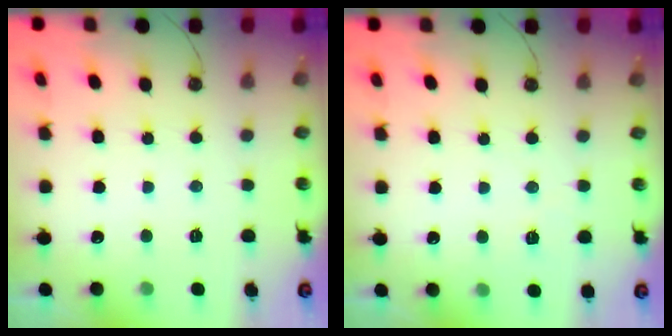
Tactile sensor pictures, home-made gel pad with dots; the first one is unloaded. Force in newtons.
{"total": 1.9, "press": 1.9, "slide": 0.4}